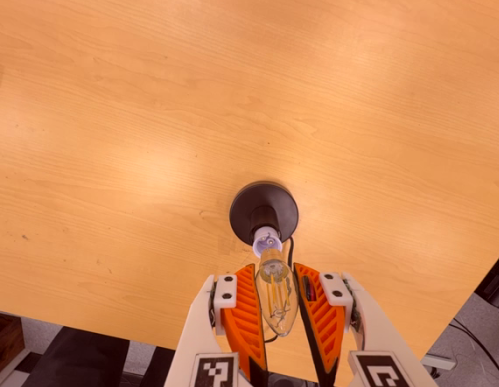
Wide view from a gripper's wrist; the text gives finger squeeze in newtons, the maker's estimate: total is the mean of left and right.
{"total": 8.2, "left": 7.2, "right": 9.2}